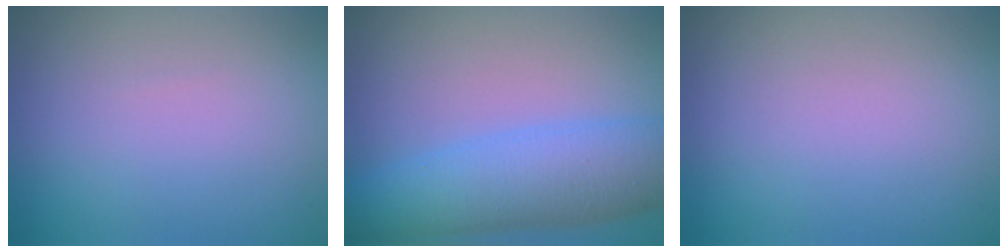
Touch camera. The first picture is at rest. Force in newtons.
{"total": 7.5, "press": 7.5, "slide": 0.2}
{"total": 0.0}